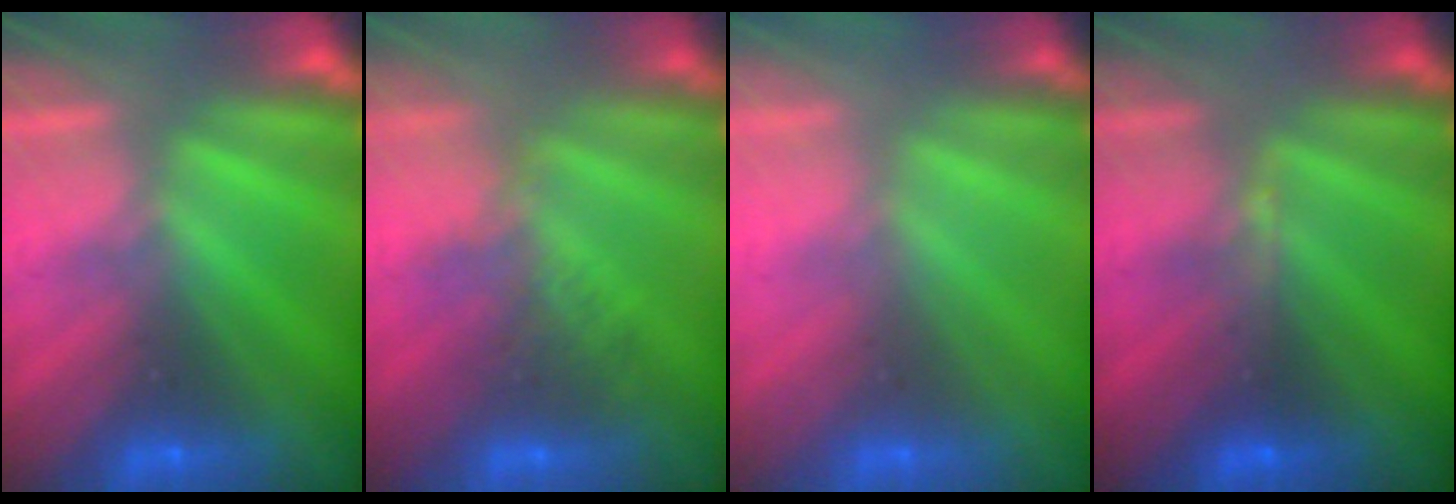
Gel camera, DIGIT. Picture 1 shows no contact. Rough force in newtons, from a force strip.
{"total": 2.4}
{"total": 2.9}
{"total": 3.0}